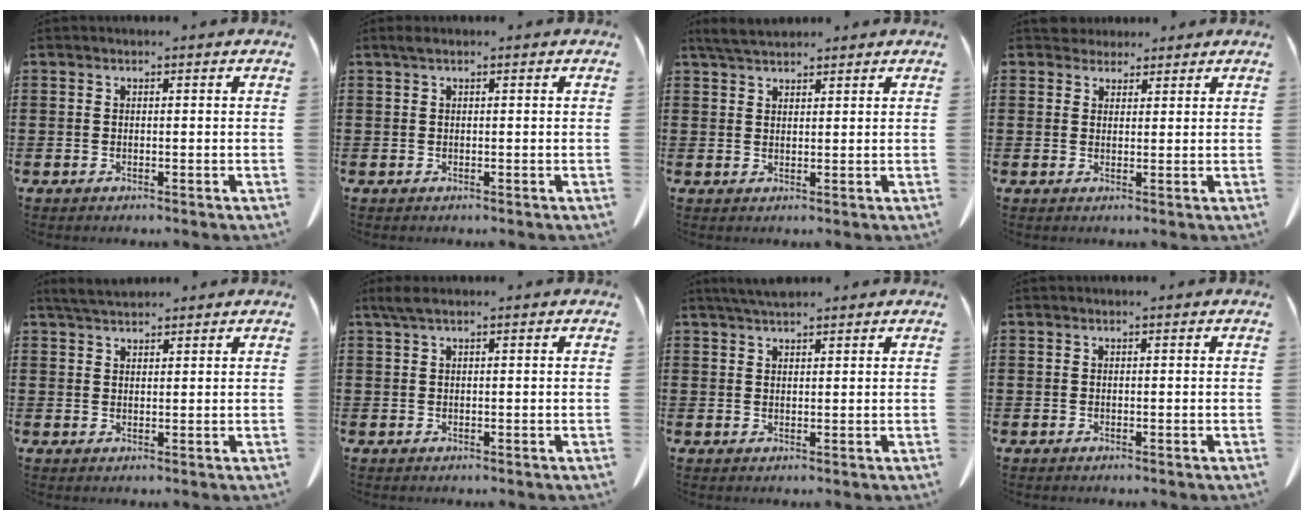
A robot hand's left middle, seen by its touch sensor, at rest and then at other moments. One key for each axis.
{"total": 0.7, "fx": 0.3, "fy": 0.0, "fz": 0.6, "tx": -0.012, "ty": 0.002, "tz": 0.006}
{"total": 3.3, "fx": 2.9, "fy": 0.8, "fz": 1.4, "tx": -0.036, "ty": -0.001, "tz": 0.055}
{"total": 2.6, "fx": 2.3, "fy": 1.1, "fz": 0.0, "tx": 0.000, "ty": -0.001, "tz": 0.044}
{"total": 3.2, "fx": 2.9, "fy": 0.7, "fz": 1.2, "tx": -0.030, "ty": -0.001, "tz": 0.055}
{"total": 1.5, "fx": 0.7, "fy": 0.2, "fz": 1.3, "tx": -0.027, "ty": 0.000, "tz": 0.014}
{"total": 2.8, "fx": 2.4, "fy": 0.5, "fz": 1.4, "tx": -0.032, "ty": 0.000, "tz": 0.045}
{"total": 0.0}